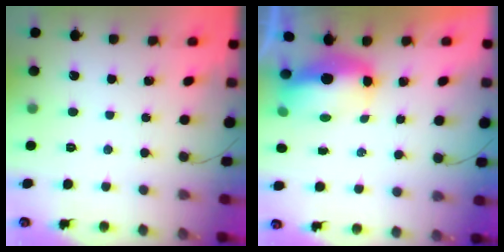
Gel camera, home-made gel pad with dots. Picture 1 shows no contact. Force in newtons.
{"total": 9.4, "press": 9.2, "slide": 2.0}